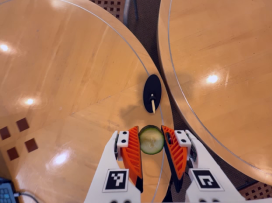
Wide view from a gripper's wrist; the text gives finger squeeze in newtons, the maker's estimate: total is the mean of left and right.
{"total": 8.2, "left": 8.3, "right": 8.2}